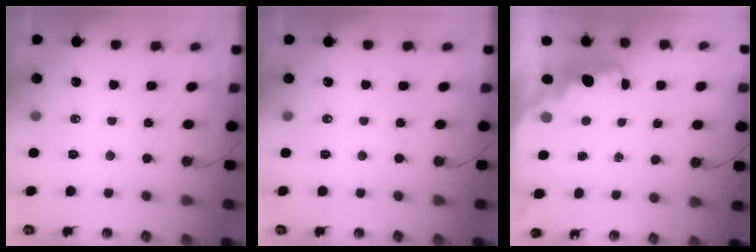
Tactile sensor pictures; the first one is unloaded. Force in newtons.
{"total": 0.0}
{"total": 2.7, "press": 2.7, "slide": 0.4}